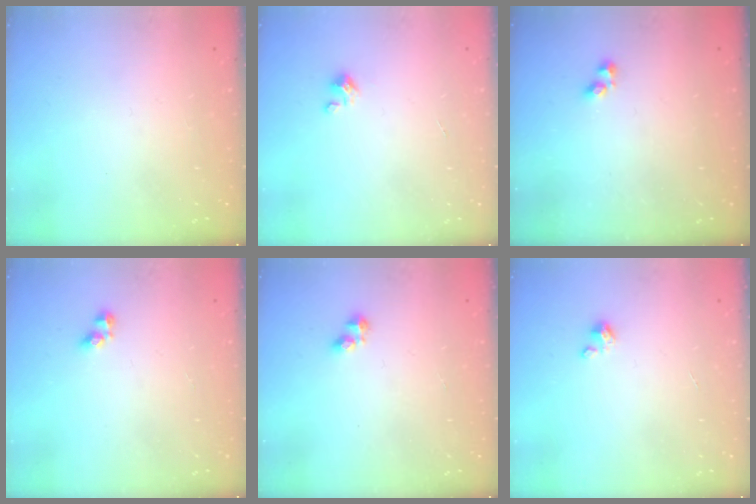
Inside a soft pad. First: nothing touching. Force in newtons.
{"total": 1.5, "press": 1.5, "slide": 0.1}
{"total": 1.6, "press": 1.5, "slide": 0.3}
{"total": 3.0, "press": 2.9, "slide": 0.9}
{"total": 2.7, "press": 2.7, "slide": 0.4}
{"total": 2.0, "press": 1.9, "slide": 0.3}